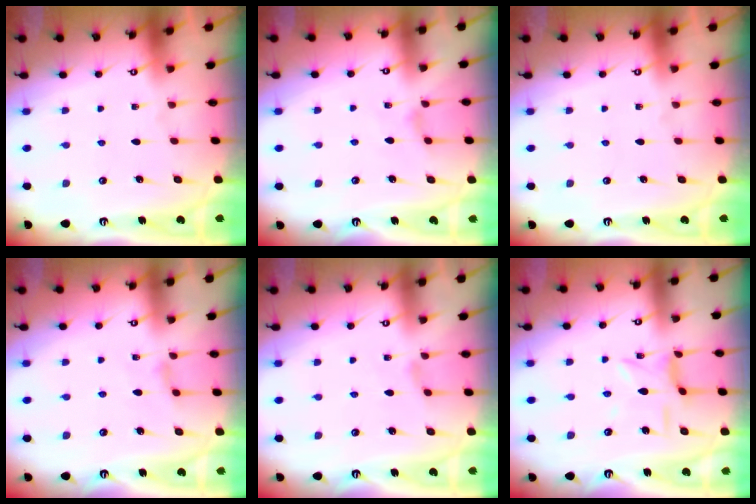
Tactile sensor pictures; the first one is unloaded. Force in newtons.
{"total": 2.7, "press": 2.6, "slide": 0.4}
{"total": 0.0}
{"total": 2.2, "press": 2.2, "slide": 0.5}
{"total": 2.0, "press": 2.0, "slide": 0.5}
{"total": 3.2, "press": 3.1, "slide": 0.4}